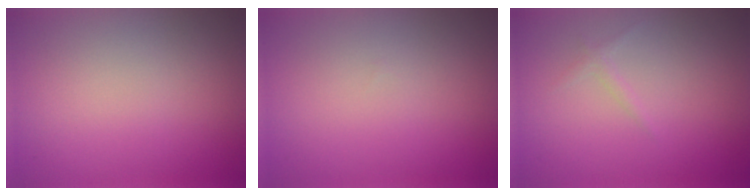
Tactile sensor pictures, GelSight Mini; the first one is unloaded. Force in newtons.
{"total": 0.0}
{"total": 0.7, "press": 0.7, "slide": 0.1}